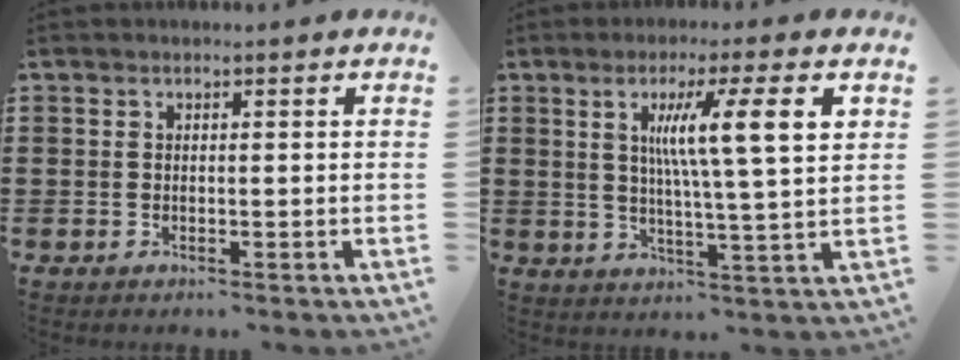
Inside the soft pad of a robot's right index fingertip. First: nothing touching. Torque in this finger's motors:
{"motor_torque": [1.42, 0.72, 0.40, 0.21]}